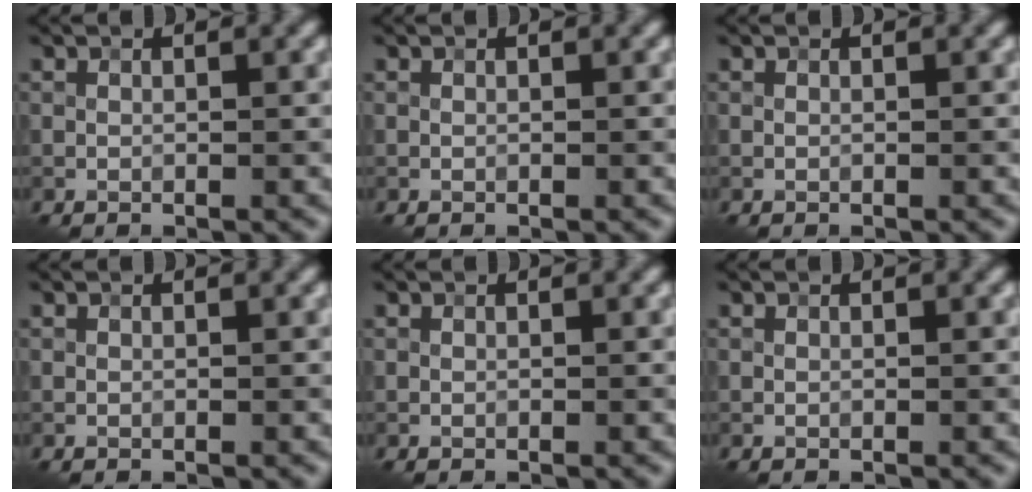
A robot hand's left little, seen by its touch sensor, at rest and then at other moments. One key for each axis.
{"total": 0.0}
{"total": 0.0}
{"total": 0.0}
{"total": 0.0}
{"total": 0.0}